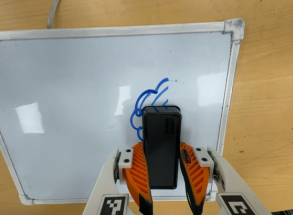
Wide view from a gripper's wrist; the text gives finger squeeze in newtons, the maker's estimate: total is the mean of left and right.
{"total": 10.4, "left": 9.5, "right": 11.4}